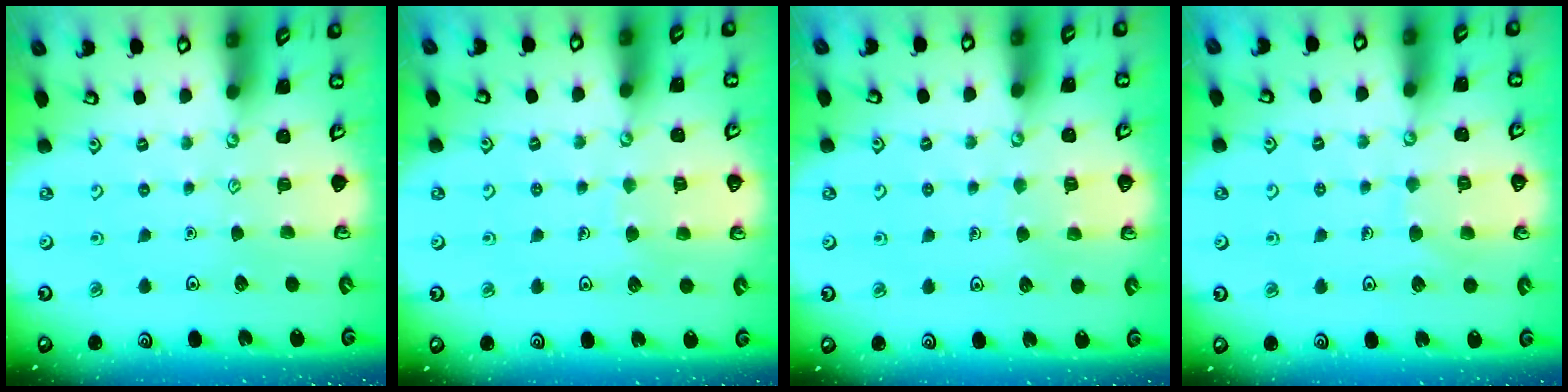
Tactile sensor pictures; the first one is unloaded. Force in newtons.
{"total": 4.4, "press": 4.4, "slide": 0.3}
{"total": 4.6, "press": 4.6, "slide": 0.3}
{"total": 6.6, "press": 6.6, "slide": 0.5}